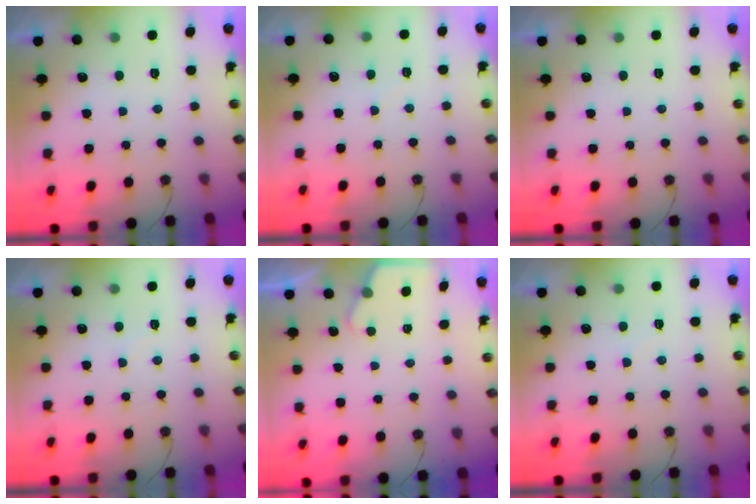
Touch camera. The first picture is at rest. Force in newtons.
{"total": 2.1, "press": 2.1, "slide": 0.3}
{"total": 0.0}
{"total": 5.4, "press": 5.4, "slide": 0.7}
{"total": 2.1, "press": 2.0, "slide": 0.4}
{"total": 4.0, "press": 4.0, "slide": 0.5}